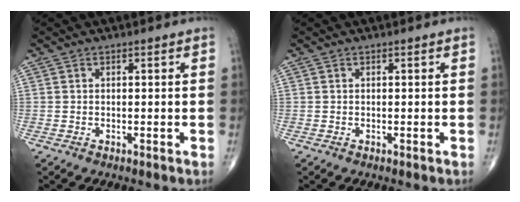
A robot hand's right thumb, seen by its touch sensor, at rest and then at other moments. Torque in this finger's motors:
{"motor_torque": [-0.01, 0.01, 0.11, 0.01, 0.00]}